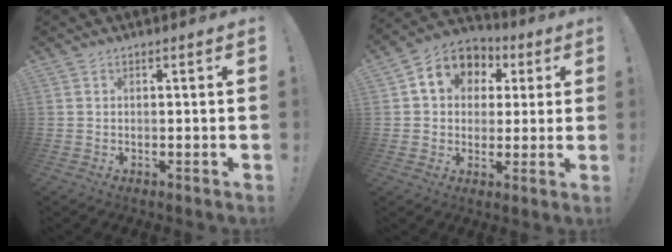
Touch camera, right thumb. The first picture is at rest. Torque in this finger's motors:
{"motor_torque": [1.17, 1.86, 0.85, 0.01, 0.05]}